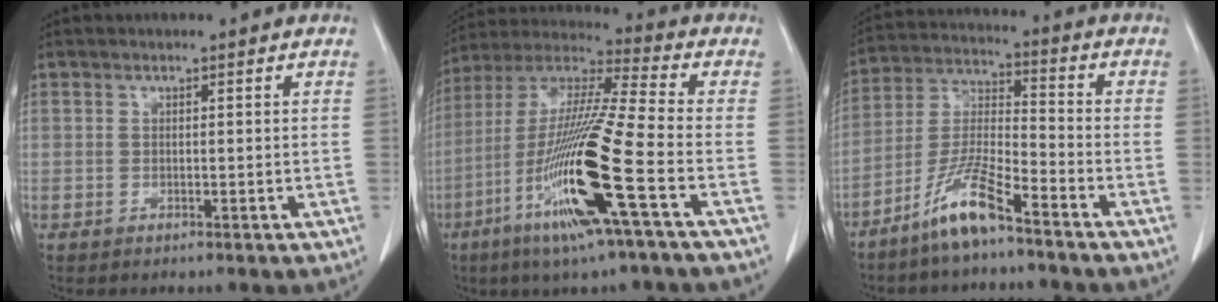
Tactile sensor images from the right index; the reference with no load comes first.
{"total": 19.2, "force": [-7.1, -0.5, 17.9], "torque": [-0.378, -0.030, -0.145]}
{"total": 9.5, "force": [-6.8, 0.9, 6.6], "torque": [-0.147, -0.015, -0.138]}